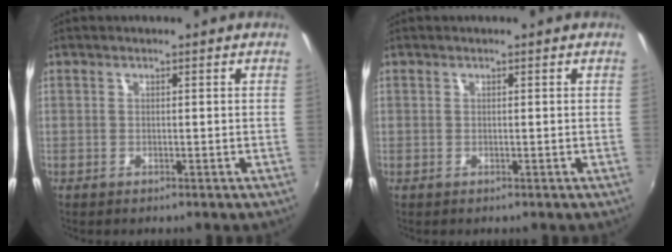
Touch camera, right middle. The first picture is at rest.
{"total": 0.0}